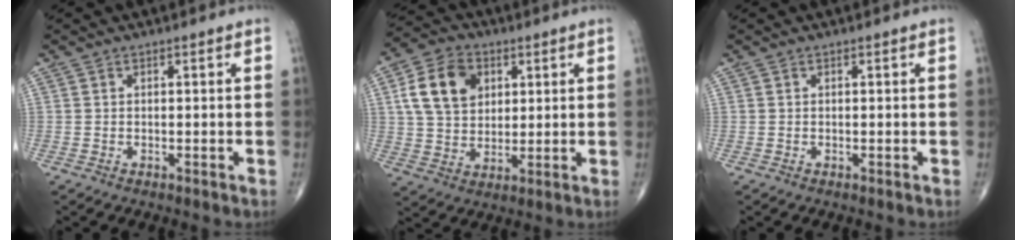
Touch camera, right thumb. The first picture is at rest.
{"total": 12.1, "force": [3.8, 8.9, 7.3], "torque": [-0.111, 0.000, 0.066]}
{"total": 0.0}